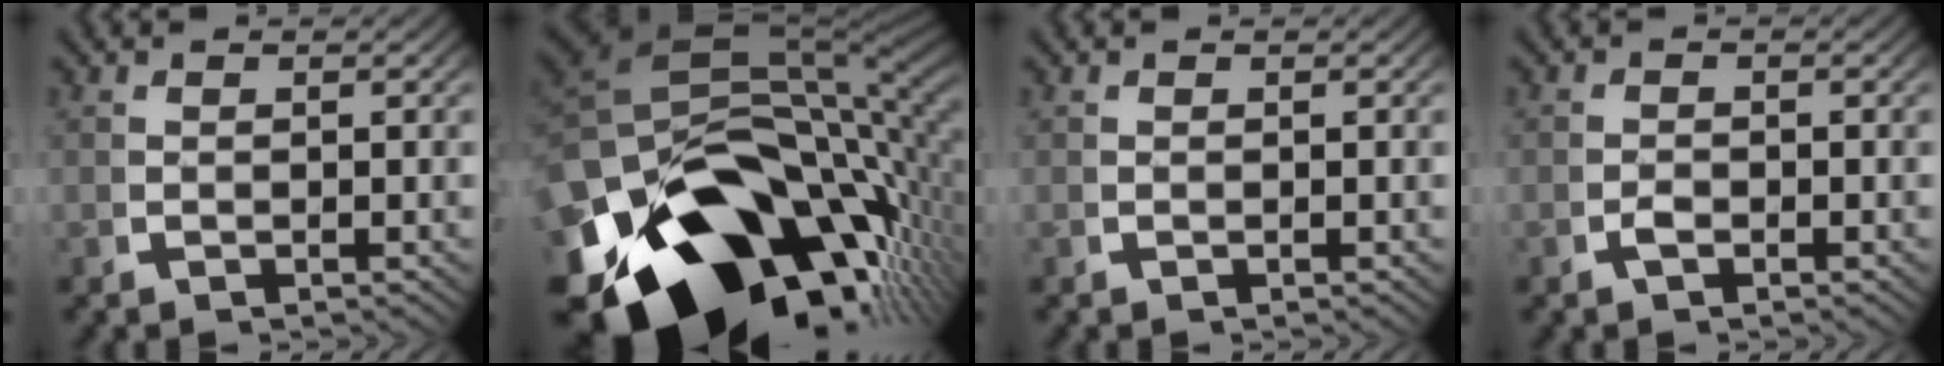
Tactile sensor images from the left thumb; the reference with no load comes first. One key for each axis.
{"total": 31.7, "fx": -4.6, "fy": 19.9, "fz": 24.2, "tx": -0.396, "ty": -0.078, "tz": -0.037}
{"total": 0.0}
{"total": 0.8, "fx": -0.6, "fy": 0.4, "fz": 0.5, "tx": -0.012, "ty": -0.003, "tz": -0.012}